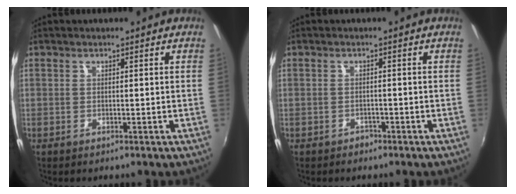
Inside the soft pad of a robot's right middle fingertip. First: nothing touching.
{"total": 1.6, "force": [-1.1, 1.1, 0.2], "torque": [-0.007, 0.000, -0.016]}